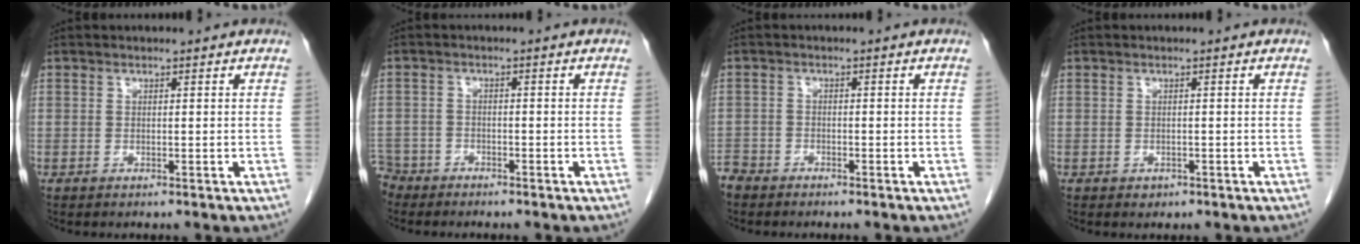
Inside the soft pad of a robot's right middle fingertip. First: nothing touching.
{"total": 4.6, "force": [-4.0, 2.2, -0.2], "torque": [0.000, -0.002, -0.080]}
{"total": 3.2, "force": [-2.9, 1.3, 0.2], "torque": [-0.009, -0.003, -0.059]}
{"total": 0.8, "force": [-0.4, 0.6, 0.2], "torque": [-0.005, 0.001, -0.003]}